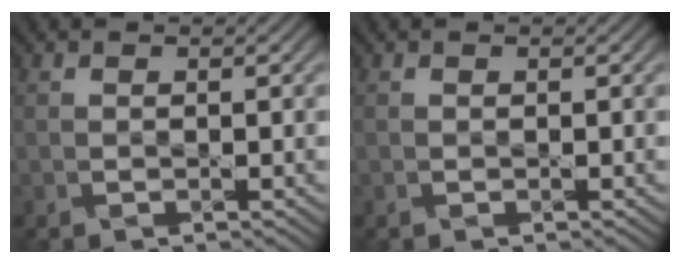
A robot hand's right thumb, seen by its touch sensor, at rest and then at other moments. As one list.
[{"total": 0.0}]